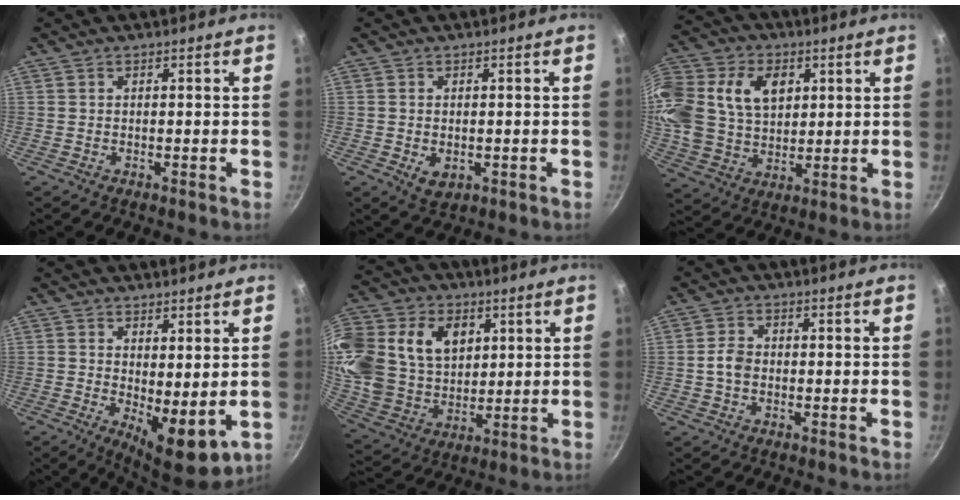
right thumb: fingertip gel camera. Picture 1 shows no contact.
{"total": 3.6, "force": [-0.5, 2.4, 2.5], "torque": [-0.041, -0.010, -0.004]}
{"total": 25.6, "force": [7.9, 18.7, 15.7], "torque": [-0.365, 0.038, 0.145]}
{"total": 8.7, "force": [0.3, 3.6, 7.9], "torque": [-0.100, -0.023, 0.014]}
{"total": 27.6, "force": [8.9, 20.5, 16.2], "torque": [-0.356, 0.024, 0.167]}
{"total": 3.4, "force": [-0.5, 2.5, 2.3], "torque": [-0.040, 0.014, -0.015]}